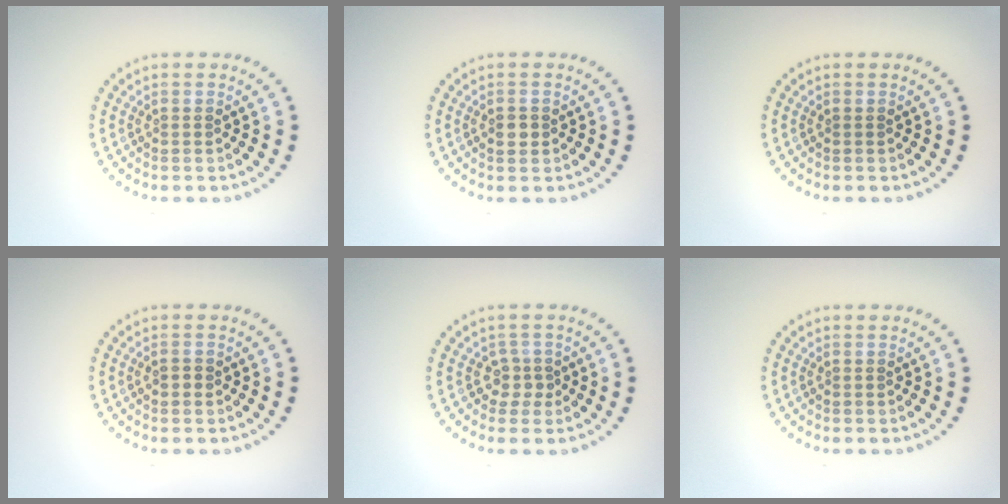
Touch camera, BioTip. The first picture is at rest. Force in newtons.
{"total": 1.5, "press": 1.5, "slide": 0.3}
{"total": 0.0}
{"total": 1.0, "press": 0.9, "slide": 0.2}
{"total": 1.7, "press": 1.1, "slide": 1.3}
{"total": 0.0}